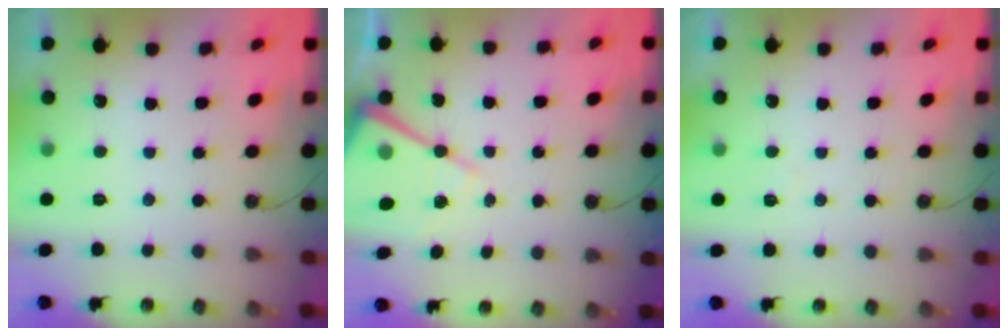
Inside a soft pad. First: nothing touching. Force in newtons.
{"total": 12.5, "press": 12.4, "slide": 1.0}
{"total": 3.8, "press": 3.8, "slide": 0.6}